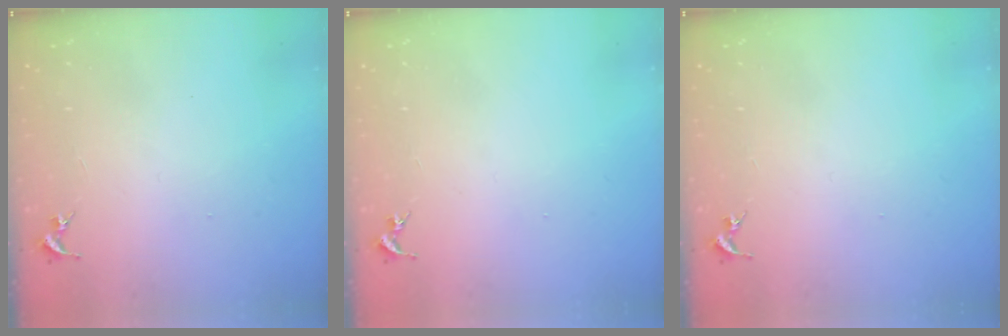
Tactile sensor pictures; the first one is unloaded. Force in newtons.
{"total": 0.0}
{"total": 0.0}